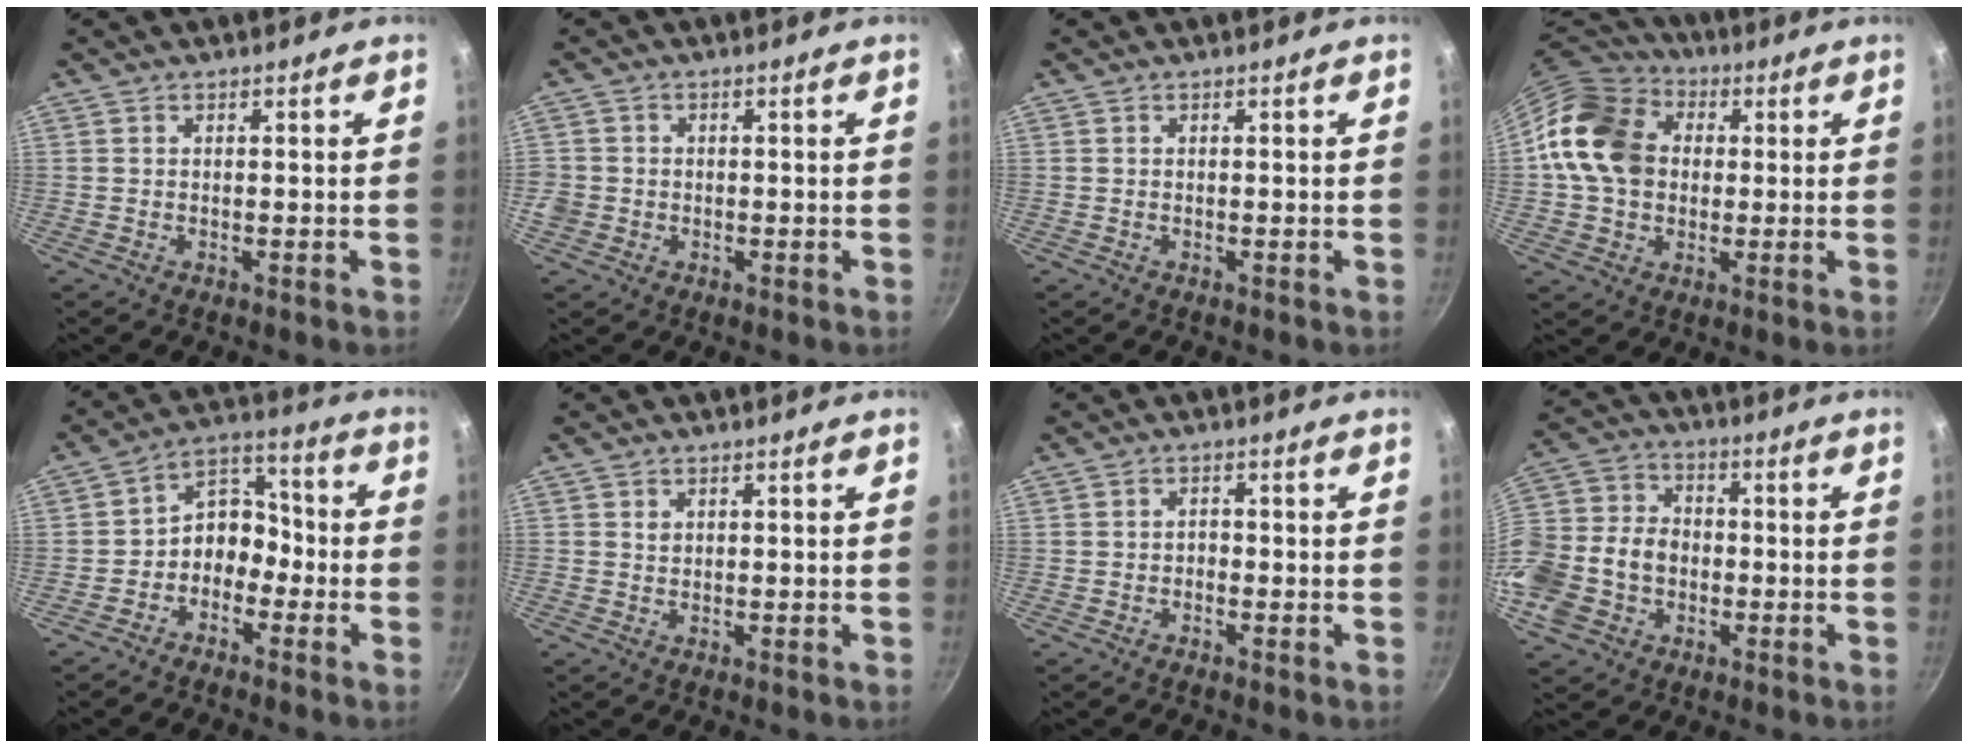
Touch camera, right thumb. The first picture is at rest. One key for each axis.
{"total": 3.5, "fx": -0.8, "fy": 3.2, "fz": 1.0, "tx": -0.017, "ty": 0.007, "tz": -0.015}
{"total": 0.0}
{"total": 16.2, "fx": 1.9, "fy": 12.8, "fz": 9.7, "tx": -0.158, "ty": 0.024, "tz": 0.021}
{"total": 8.1, "fx": -2.8, "fy": 6.3, "fz": 4.3, "tx": -0.023, "ty": 0.057, "tz": -0.064}
{"total": 0.9, "fx": 0.4, "fy": 0.8, "fz": 0.3, "tx": -0.002, "ty": -0.001, "tz": 0.005}
{"total": 1.1, "fx": -0.7, "fy": 0.6, "fz": 0.5, "tx": -0.007, "ty": 0.006, "tz": -0.014}
{"total": 17.6, "fx": -4.4, "fy": 13.9, "fz": 9.8, "tx": -0.208, "ty": 0.044, "tz": -0.086}